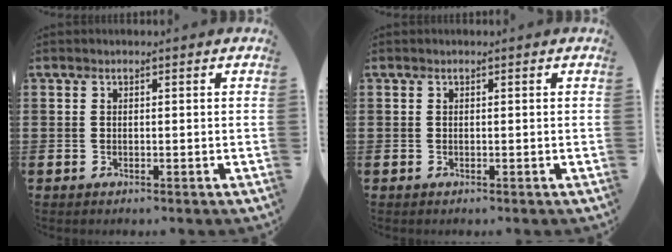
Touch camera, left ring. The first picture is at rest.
{"total": 0.0}